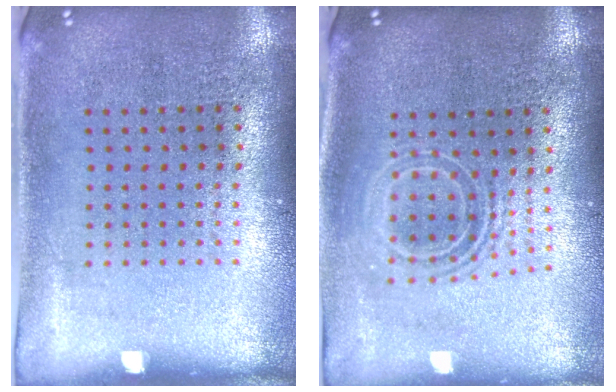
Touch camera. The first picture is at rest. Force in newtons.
{"total": 1.7, "press": 1.3, "slide": 1.0}